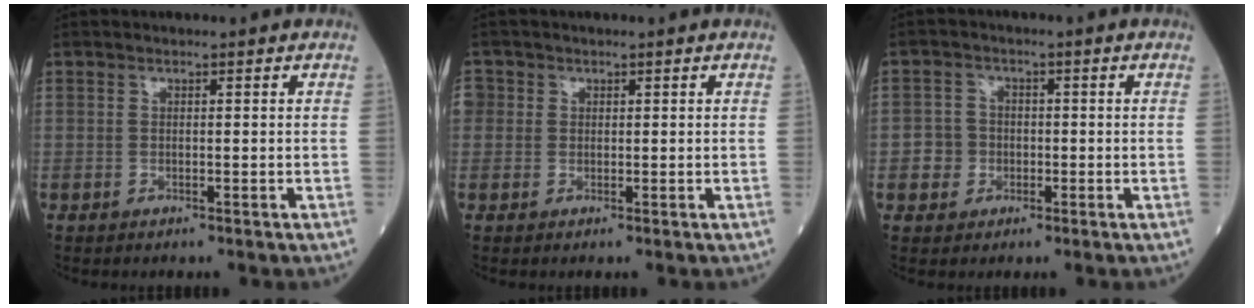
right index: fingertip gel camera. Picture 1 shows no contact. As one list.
[{"total": 2.5, "force": [0.3, 2.4, 0.6], "torque": [-0.009, 0.010, 0.006]}, {"total": 3.4, "force": [-0.9, 3.2, 0.8], "torque": [-0.011, 0.011, -0.015]}]